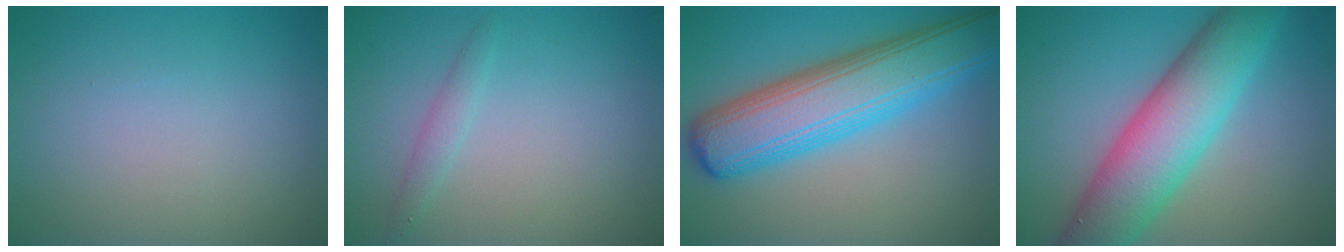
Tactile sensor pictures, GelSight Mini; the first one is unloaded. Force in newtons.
{"total": 1.3, "press": 1.3, "slide": 0.1}
{"total": 9.7, "press": 9.7, "slide": 0.2}
{"total": 9.4, "press": 9.4, "slide": 0.1}